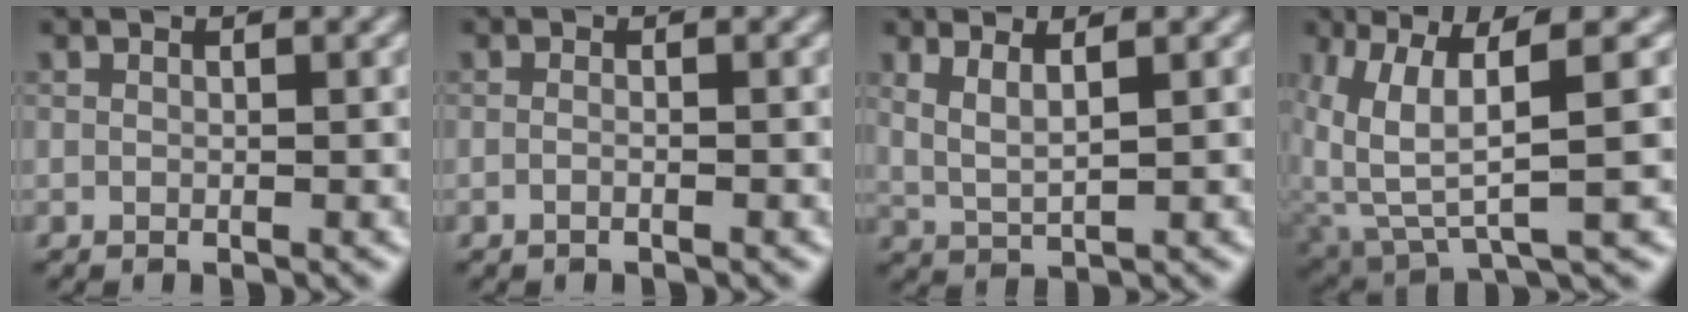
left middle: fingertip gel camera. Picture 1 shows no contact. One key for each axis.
{"total": 0.8, "fx": -0.4, "fy": 0.2, "fz": 0.6, "tx": -0.012, "ty": -0.005, "tz": -0.011}
{"total": 2.6, "fx": 1.2, "fy": 0.6, "fz": 2.2, "tx": -0.046, "ty": -0.007, "tz": 0.029}
{"total": 6.9, "fx": 2.2, "fy": 1.8, "fz": 6.3, "tx": -0.138, "ty": -0.007, "tz": 0.049}